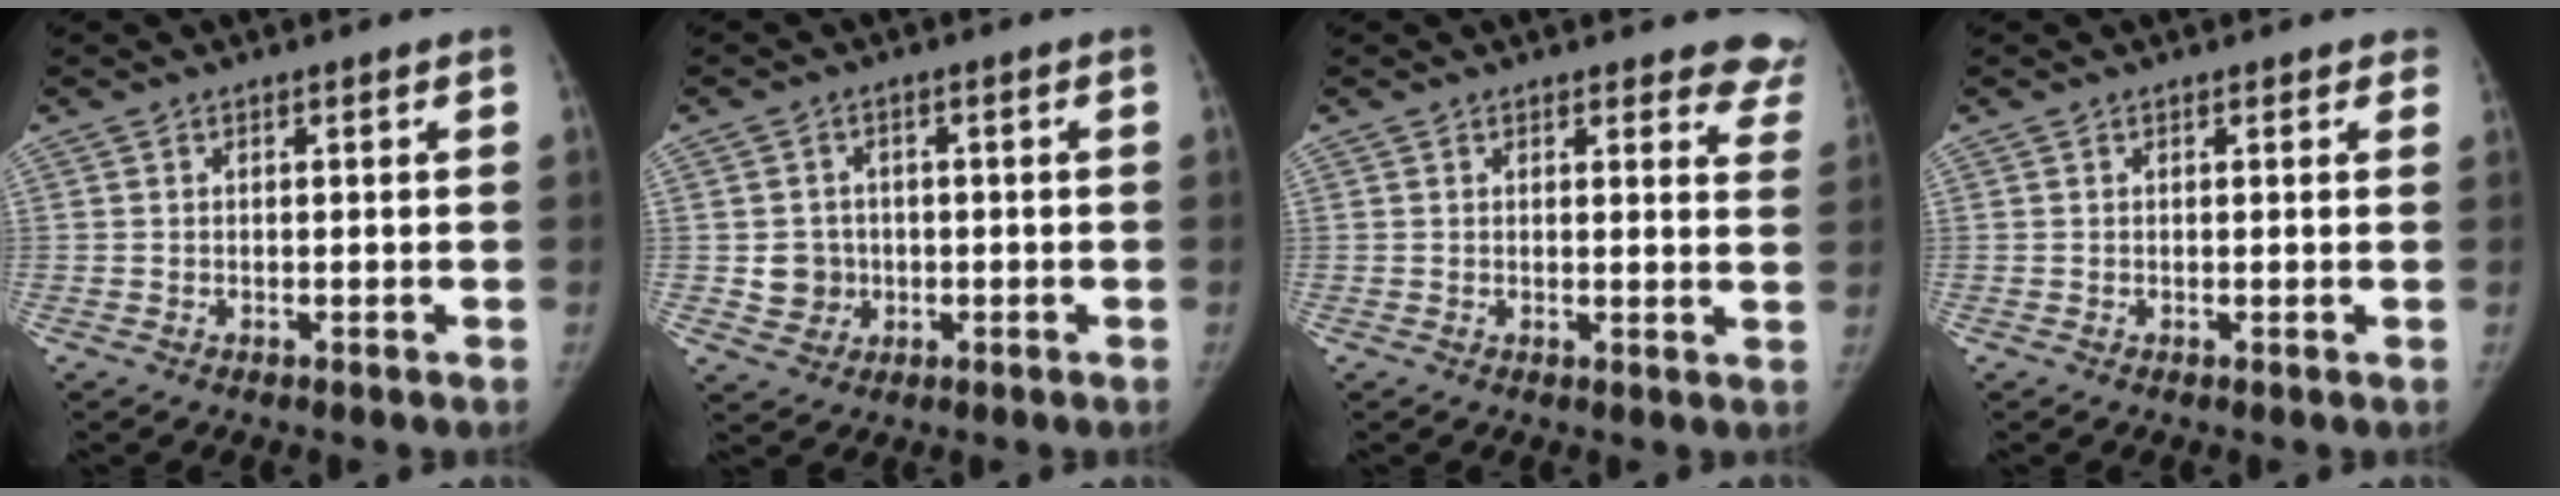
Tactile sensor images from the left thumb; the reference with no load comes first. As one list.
[{"total": 4.9, "force": [-0.4, 4.7, 1.4], "torque": [0.003, 0.007, -0.002]}, {"total": 8.7, "force": [7.8, 2.9, 2.5], "torque": [0.029, -0.036, 0.057]}, {"total": 1.3, "force": [1.0, 0.8, 0.4], "torque": [0.011, -0.002, 0.003]}]